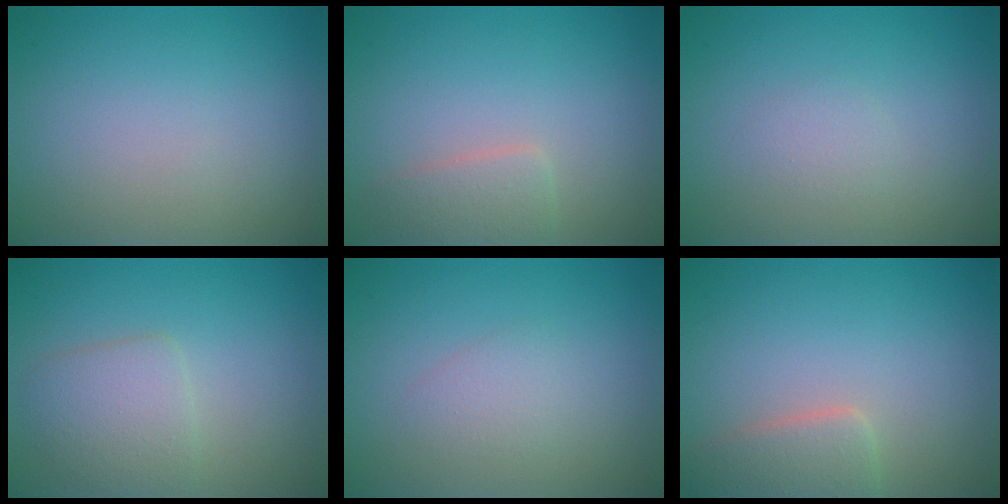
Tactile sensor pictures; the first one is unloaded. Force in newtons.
{"total": 2.0, "press": 2.0, "slide": 0.1}
{"total": 1.0, "press": 1.0, "slide": 0.1}
{"total": 3.0, "press": 3.0, "slide": 0.1}
{"total": 1.4, "press": 1.4, "slide": 0.0}
{"total": 2.9, "press": 2.9, "slide": 0.3}